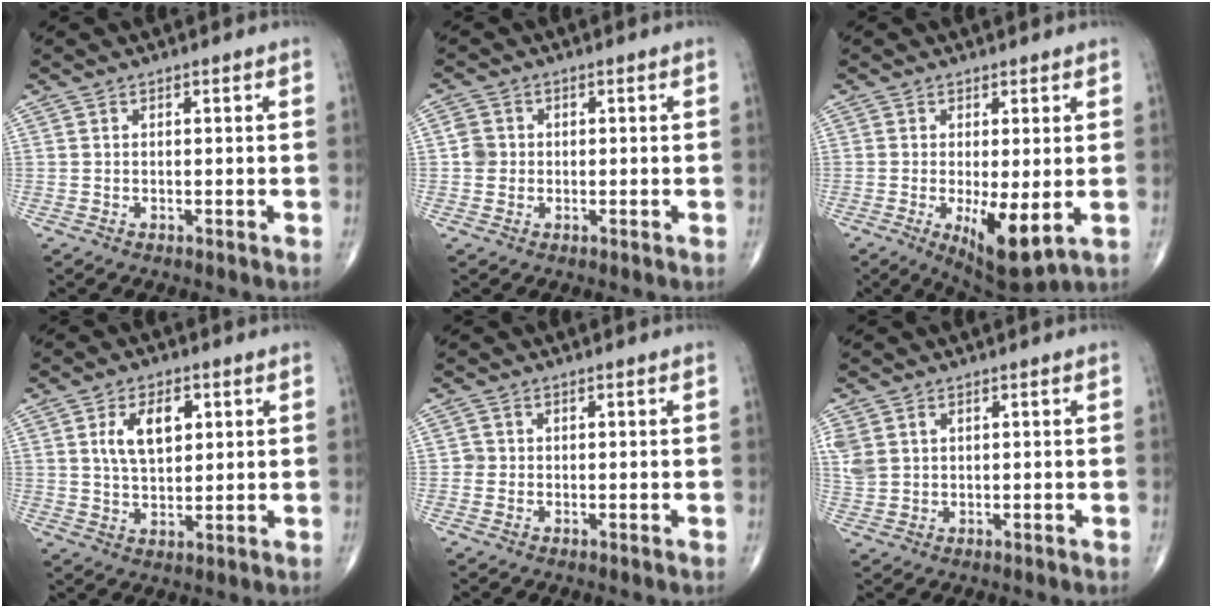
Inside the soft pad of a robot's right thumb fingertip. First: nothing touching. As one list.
[{"total": 2.8, "force": [0.0, 2.6, 0.9], "torque": [0.000, 0.005, -0.003]}, {"total": 8.8, "force": [-1.8, 2.9, 8.1], "torque": [-0.128, -0.025, -0.021]}, {"total": 8.2, "force": [2.5, 4.6, 6.4], "torque": [-0.097, -0.008, 0.047]}, {"total": 1.1, "force": [-0.1, 1.1, 0.1], "torque": [0.006, 0.004, -0.003]}, {"total": 6.6, "force": [1.9, 5.1, 3.6], "torque": [-0.101, 0.005, 0.050]}]